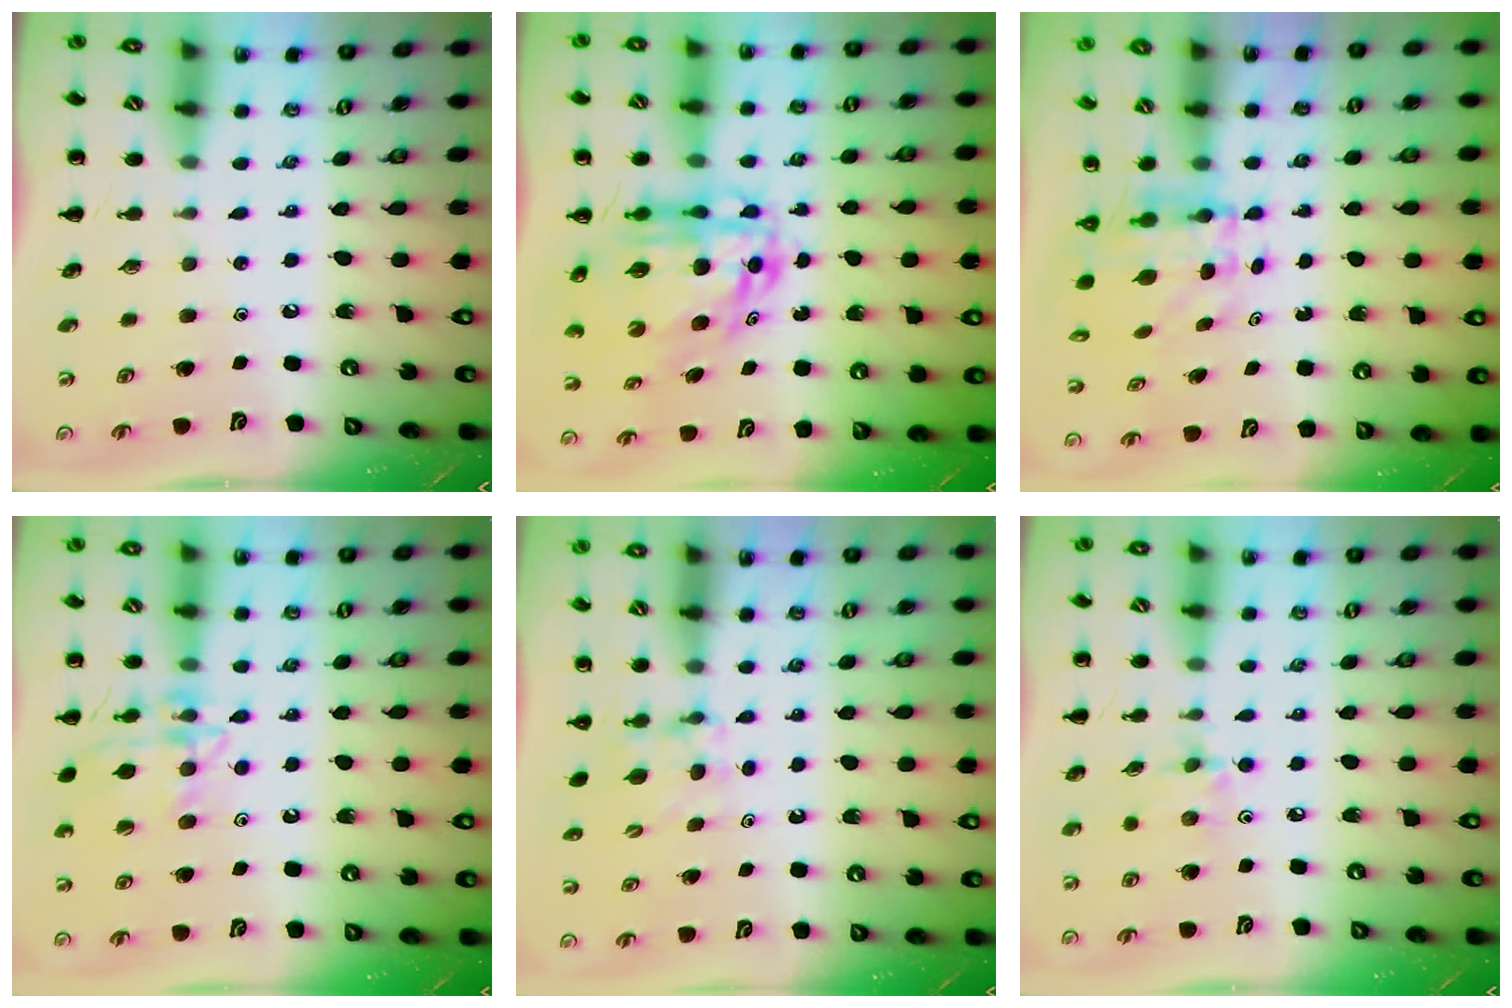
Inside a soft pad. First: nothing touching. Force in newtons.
{"total": 11.3, "press": 10.9, "slide": 3.0}
{"total": 4.5, "press": 4.4, "slide": 0.6}
{"total": 14.9, "press": 14.8, "slide": 1.2}
{"total": 4.0, "press": 3.8, "slide": 1.4}
{"total": 2.4, "press": 2.4, "slide": 0.5}